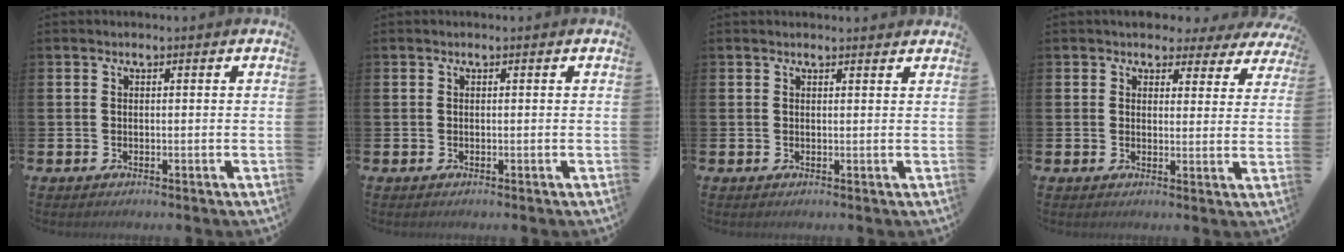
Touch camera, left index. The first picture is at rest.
{"total": 0.0}
{"total": 0.8, "force": [0.8, 0.0, 0.1], "torque": [0.007, -0.004, 0.014]}
{"total": 3.5, "force": [2.9, 1.8, 0.5], "torque": [-0.006, -0.020, 0.045]}